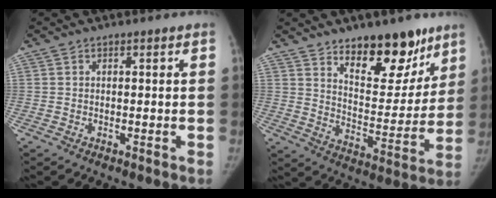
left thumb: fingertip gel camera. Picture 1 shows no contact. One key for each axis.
{"total": 16.5, "fx": 11.1, "fy": 7.8, "fz": 9.3, "tx": -0.070, "ty": -0.079, "tz": 0.176}